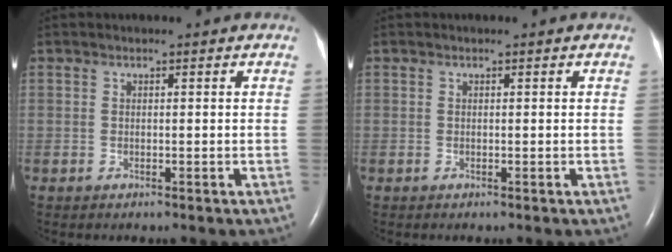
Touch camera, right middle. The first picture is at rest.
{"total": 0.0}